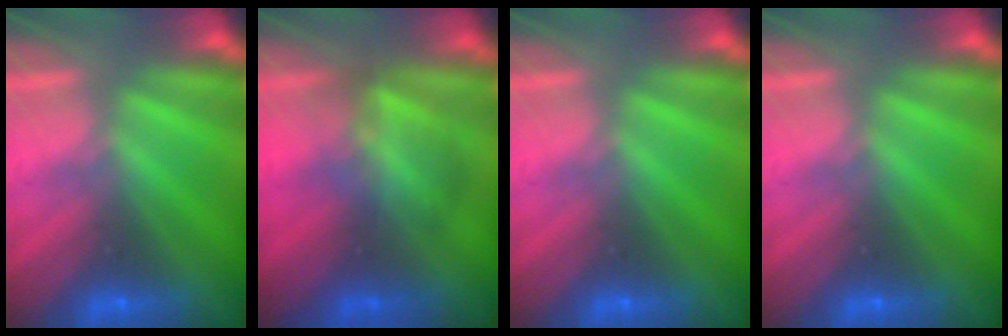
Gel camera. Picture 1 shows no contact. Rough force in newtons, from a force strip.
{"total": 2.8}
{"total": 0.0}
{"total": 0.0}